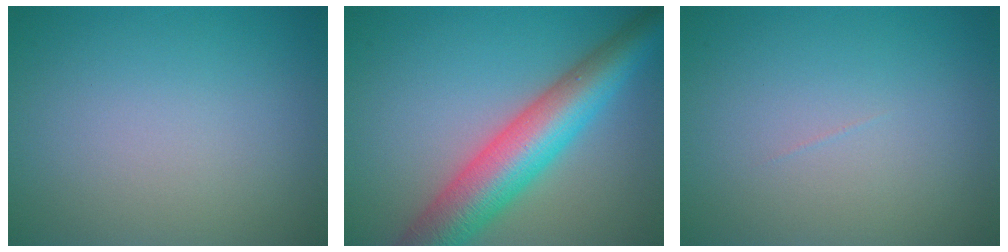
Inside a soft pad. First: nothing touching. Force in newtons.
{"total": 8.8, "press": 8.8, "slide": 0.3}
{"total": 0.0}